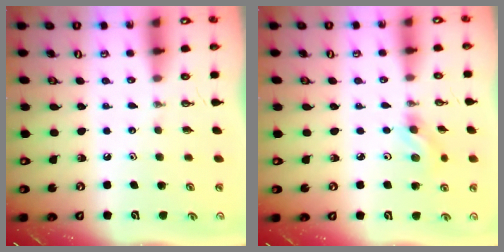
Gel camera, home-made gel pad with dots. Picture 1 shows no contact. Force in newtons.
{"total": 4.8, "press": 4.6, "slide": 1.5}